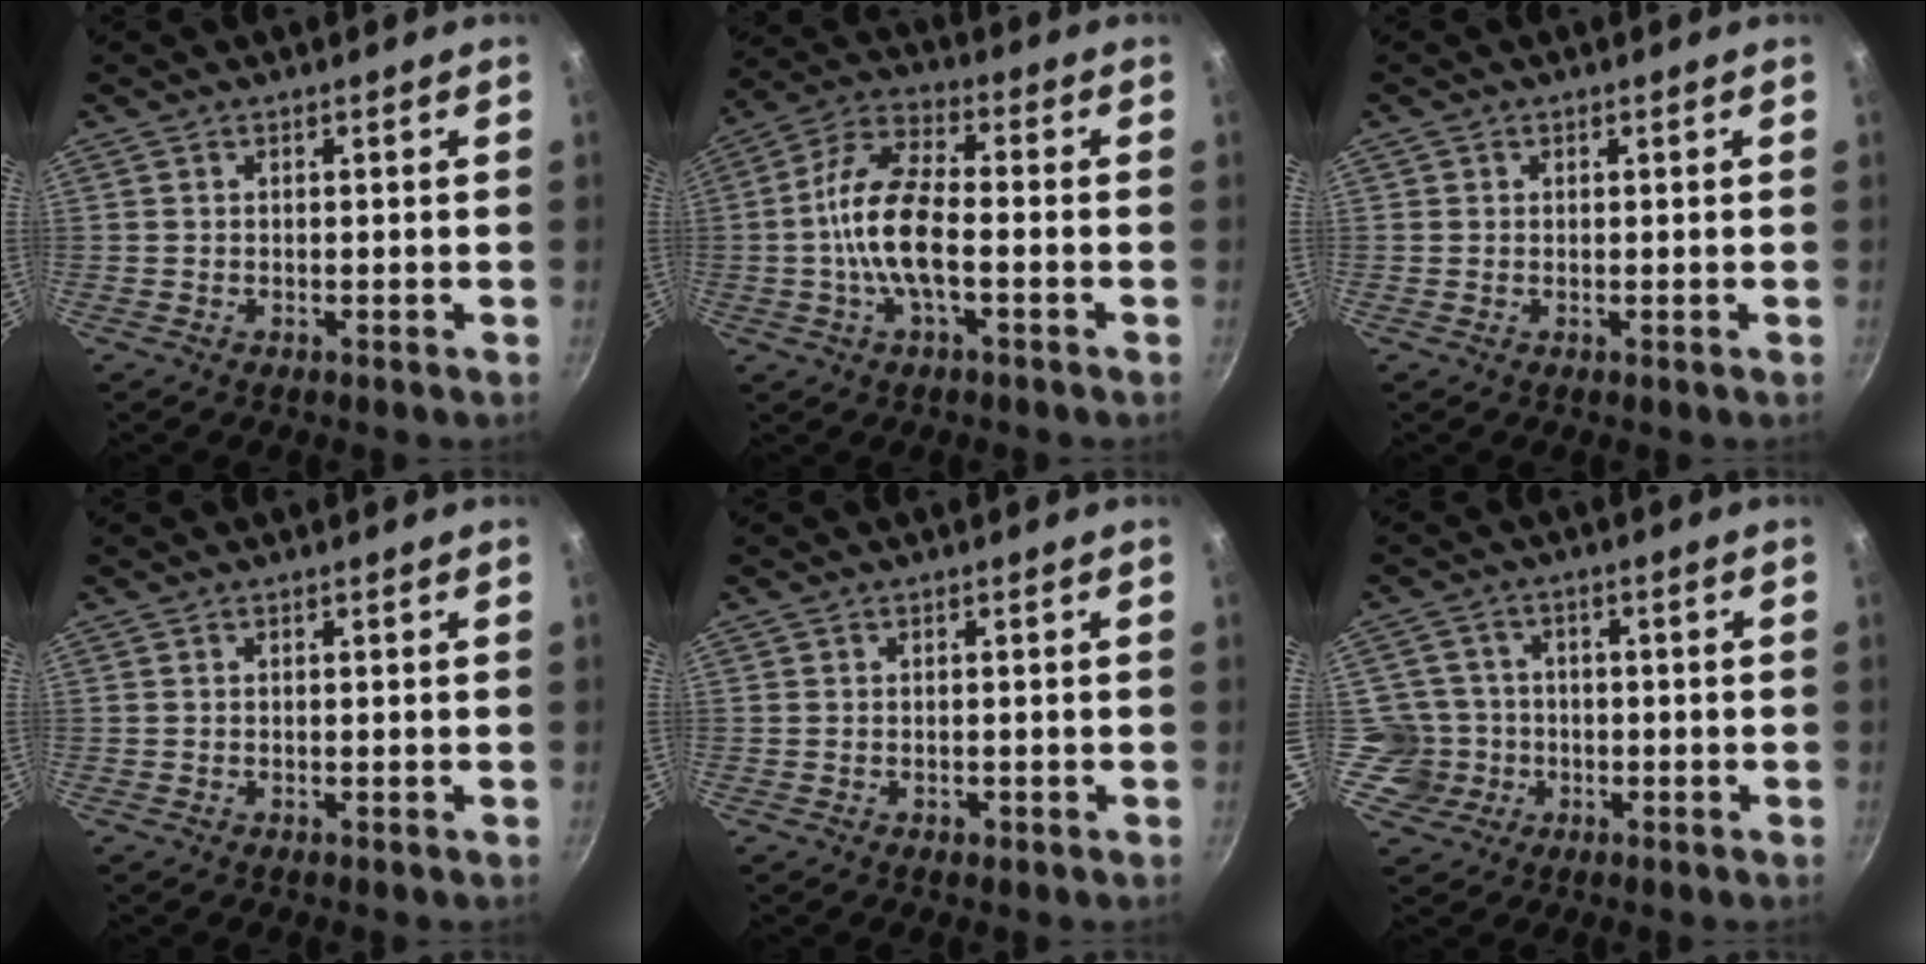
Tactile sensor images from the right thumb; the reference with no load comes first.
{"total": 12.2, "force": [-2.1, 4.9, 10.9], "torque": [-0.206, 0.032, -0.056]}
{"total": 0.5, "force": [0.2, 0.5, 0.0], "torque": [0.004, -0.001, 0.000]}
{"total": 0.0}
{"total": 0.8, "force": [-0.4, 0.6, 0.4], "torque": [-0.003, 0.001, -0.005]}
{"total": 6.2, "force": [-1.1, 6.1, 0.5], "torque": [0.026, 0.019, -0.023]}